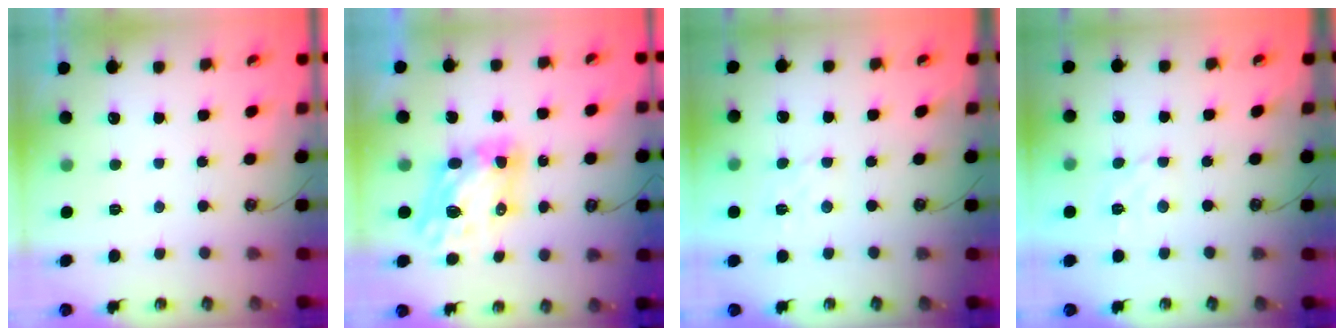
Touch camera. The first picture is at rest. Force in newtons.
{"total": 7.5, "press": 7.5, "slide": 0.5}
{"total": 2.9, "press": 2.8, "slide": 0.6}
{"total": 3.0, "press": 3.0, "slide": 0.3}